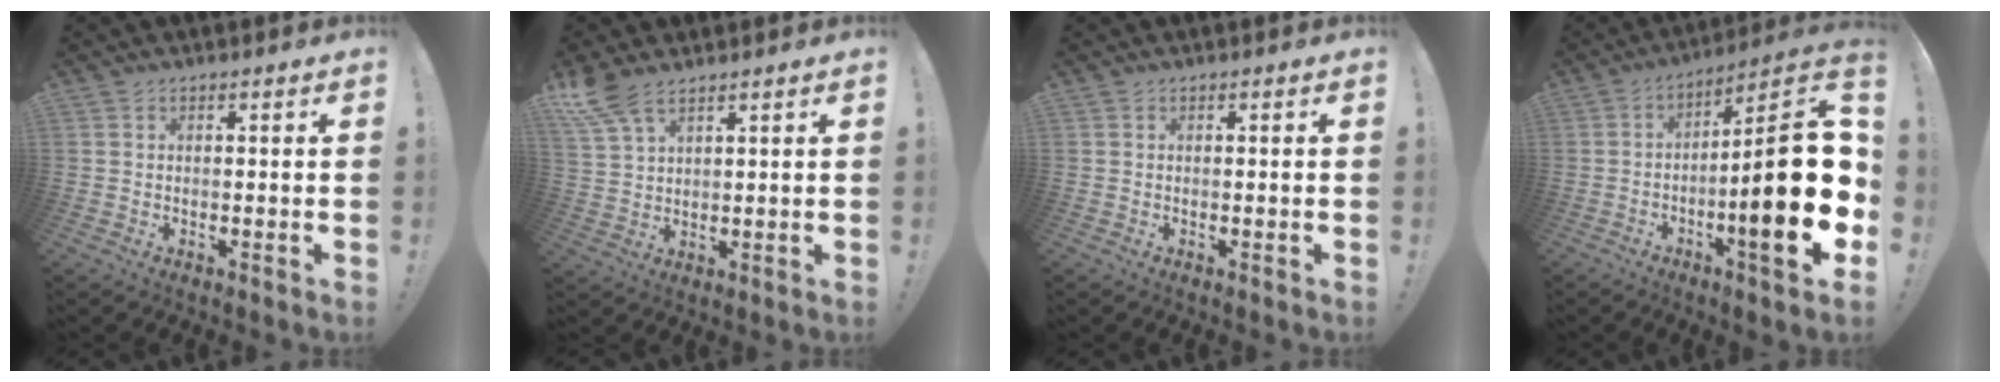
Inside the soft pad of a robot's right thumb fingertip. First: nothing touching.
{"total": 7.6, "force": [5.6, 2.7, 4.3], "torque": [-0.085, -0.024, 0.109]}
{"total": 0.0}
{"total": 24.3, "force": [-3.9, 5.2, 23.4], "torque": [-0.354, 0.021, -0.060]}